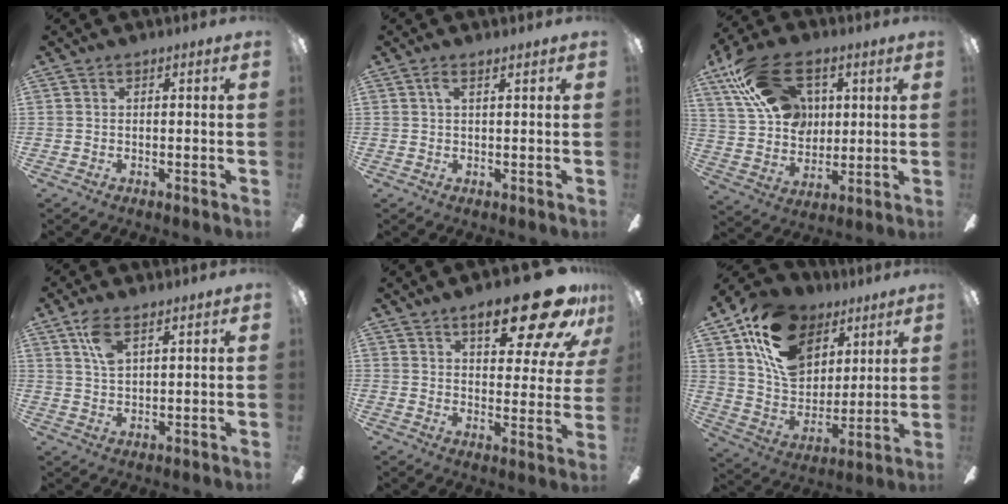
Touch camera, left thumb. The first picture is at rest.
{"total": 2.1, "force": [1.2, 0.4, 1.7], "torque": [-0.038, 0.004, 0.020]}
{"total": 20.3, "force": [9.7, 13.4, 11.9], "torque": [-0.218, -0.017, 0.182]}
{"total": 6.7, "force": [4.2, 2.7, 4.5], "torque": [-0.091, -0.007, 0.076]}
{"total": 21.1, "force": [12.3, 7.8, 15.3], "torque": [-0.197, -0.070, 0.191]}
{"total": 19.7, "force": [10.7, 13.4, 9.7], "torque": [-0.179, -0.042, 0.203]}